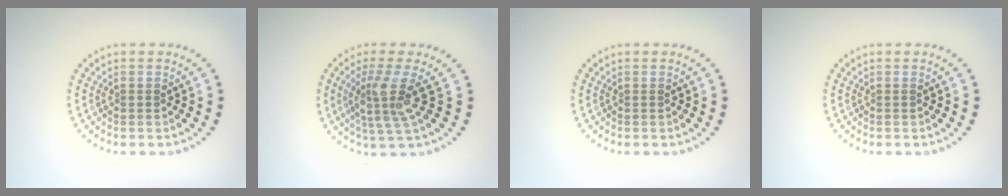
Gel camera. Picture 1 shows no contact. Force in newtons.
{"total": 3.8, "press": 2.9, "slide": 2.5}
{"total": 0.0}
{"total": 0.0}